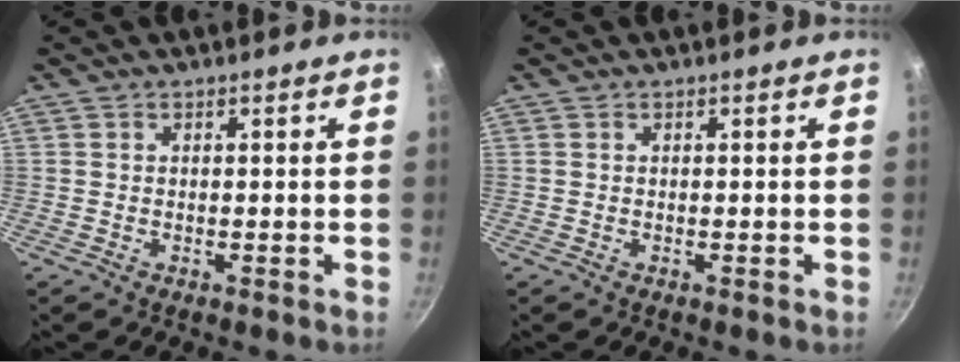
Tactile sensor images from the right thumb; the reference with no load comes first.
{"total": 0.0}